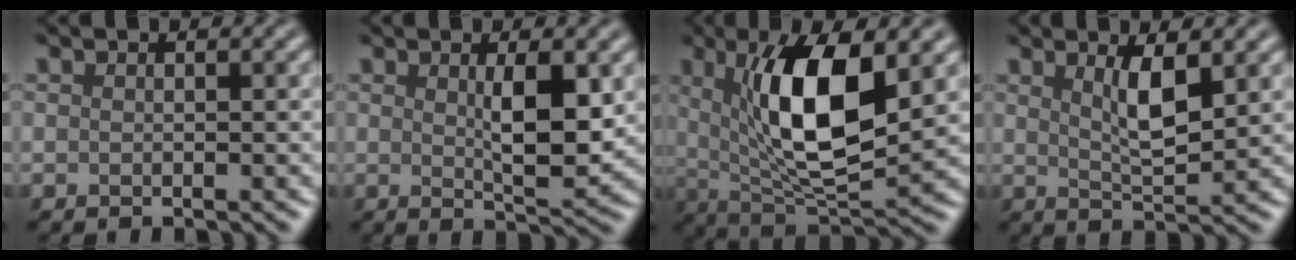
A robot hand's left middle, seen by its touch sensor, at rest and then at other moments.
{"total": 4.3, "force": [0.9, 1.2, 4.1], "torque": [-0.069, -0.005, 0.020]}
{"total": 10.2, "force": [2.6, 3.5, 9.2], "torque": [-0.158, -0.008, 0.046]}
{"total": 3.7, "force": [1.5, 0.9, 3.3], "torque": [-0.056, -0.005, 0.028]}